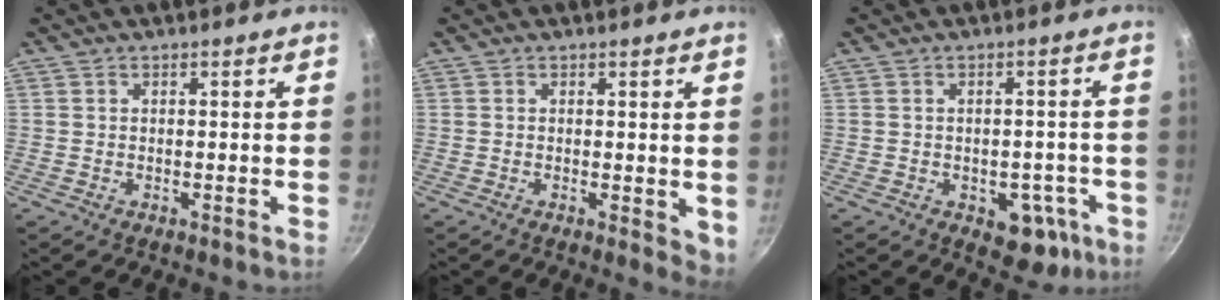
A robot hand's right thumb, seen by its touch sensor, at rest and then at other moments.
{"total": 3.7, "force": [0.2, 1.5, 3.4], "torque": [-0.039, -0.010, 0.002]}
{"total": 7.4, "force": [-3.3, 4.6, 4.7], "torque": [-0.026, 0.021, -0.033]}